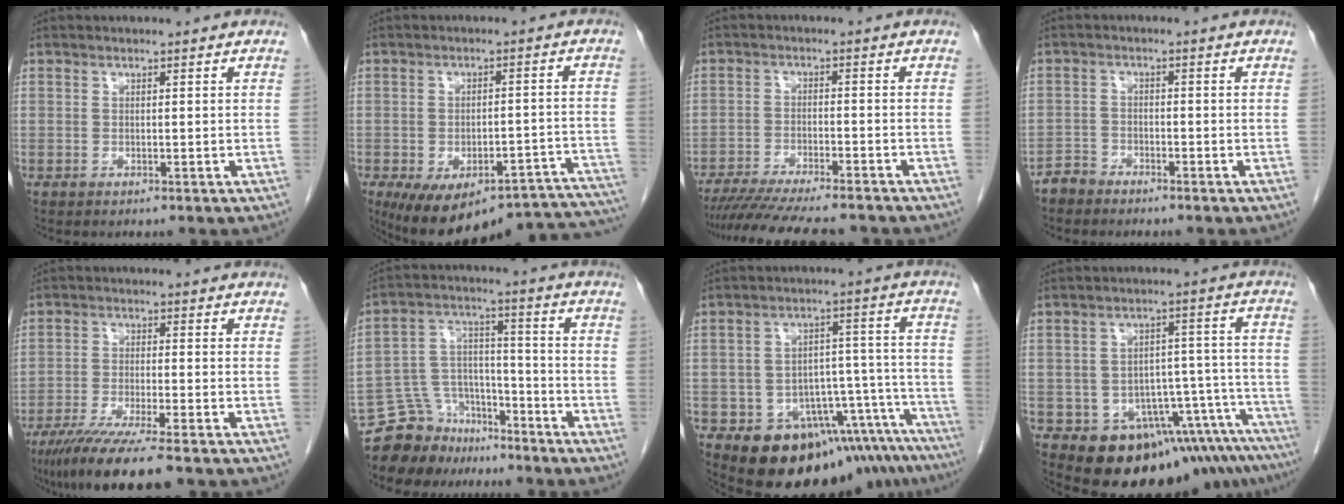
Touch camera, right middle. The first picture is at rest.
{"total": 23.4, "force": [-19.8, 6.9, 10.5], "torque": [-0.106, 0.015, -0.237]}
{"total": 14.7, "force": [-13.0, 1.6, 6.6], "torque": [-0.107, -0.023, -0.190]}
{"total": 2.4, "force": [-2.2, 0.8, -0.2], "torque": [0.003, 0.000, -0.044]}
{"total": 10.8, "force": [-8.1, 0.1, 7.1], "torque": [-0.115, -0.030, -0.132]}
{"total": 10.6, "force": [-9.2, 5.3, 0.6], "torque": [-0.020, 0.050, -0.162]}
{"total": 17.5, "force": [-15.3, 6.1, 5.9], "torque": [-0.020, 0.062, -0.193]}
{"total": 14.5, "force": [-12.9, 4.4, 5.0], "torque": [-0.021, 0.057, -0.158]}